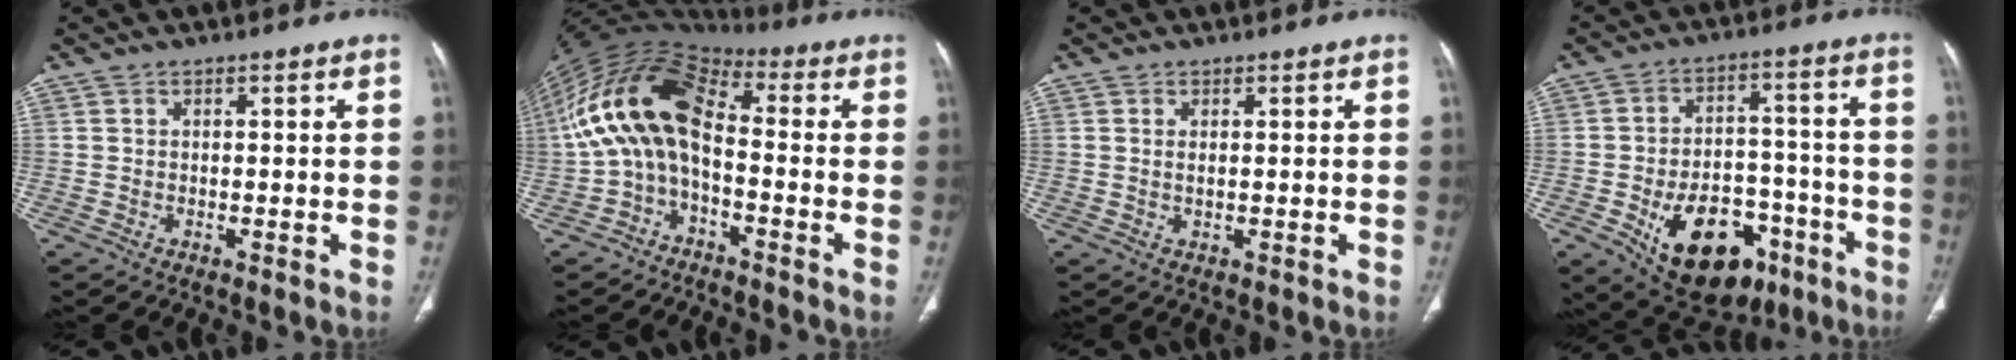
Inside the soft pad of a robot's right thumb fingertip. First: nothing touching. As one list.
[{"total": 15.2, "force": [-1.4, 8.6, 12.5], "torque": [-0.238, 0.062, -0.039]}, {"total": 0.8, "force": [0.2, 0.3, 0.7], "torque": [-0.019, 0.000, 0.007]}, {"total": 19.8, "force": [-9.4, 12.2, 12.4], "torque": [-0.159, 0.053, -0.126]}]